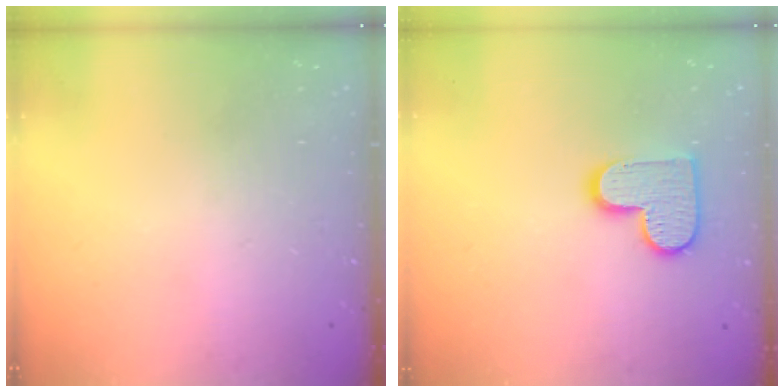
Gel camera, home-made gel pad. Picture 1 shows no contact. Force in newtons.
{"total": 11.7, "press": 11.6, "slide": 0.6}